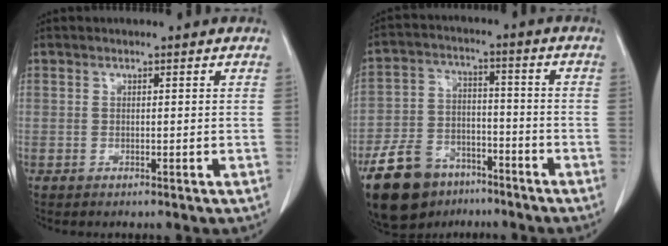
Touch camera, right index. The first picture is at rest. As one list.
[{"total": 14.0, "force": [-9.7, 8.1, 6.0], "torque": [-0.121, 0.010, -0.162]}]